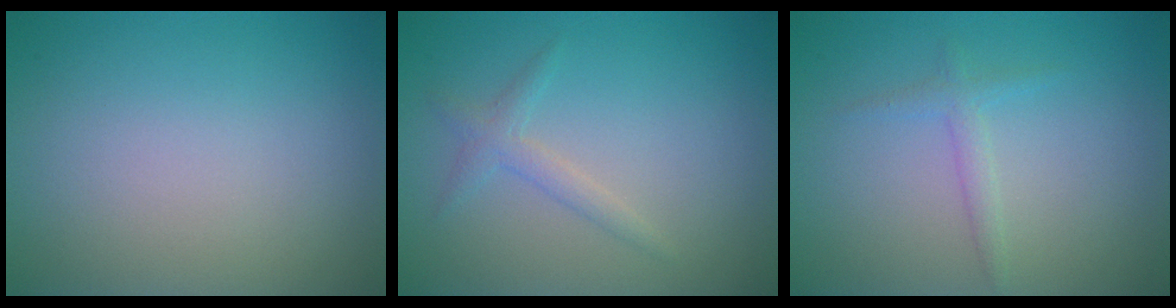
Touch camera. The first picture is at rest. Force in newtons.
{"total": 1.5, "press": 1.5, "slide": 0.1}
{"total": 1.4, "press": 1.4, "slide": 0.1}